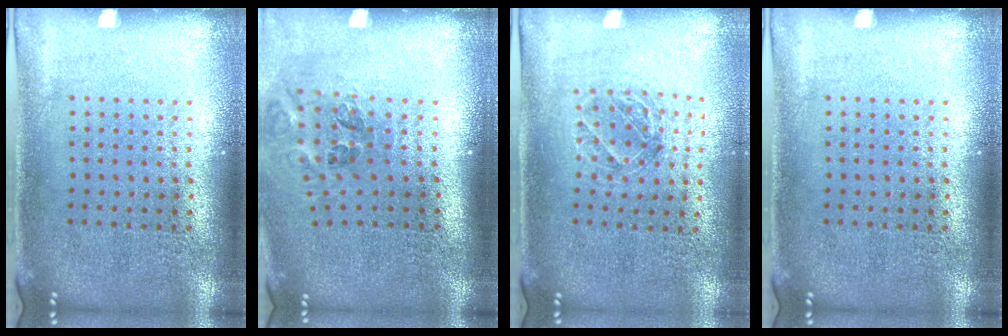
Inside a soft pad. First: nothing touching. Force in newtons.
{"total": 1.2, "press": 0.9, "slide": 0.7}
{"total": 1.1, "press": 1.1, "slide": 0.2}
{"total": 0.0}